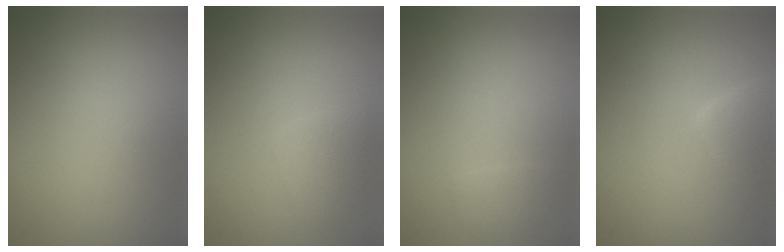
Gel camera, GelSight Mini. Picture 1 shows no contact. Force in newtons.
{"total": 1.6, "press": 1.6, "slide": 0.1}
{"total": 0.9, "press": 0.9, "slide": 0.0}
{"total": 3.3, "press": 3.3, "slide": 0.4}